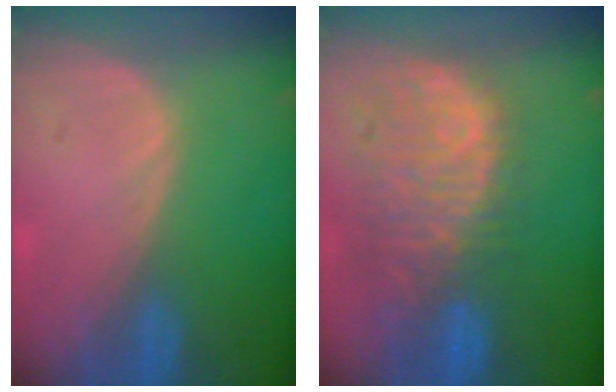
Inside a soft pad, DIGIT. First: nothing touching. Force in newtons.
{"total": 11.5, "press": 9.8, "slide": 5.9}